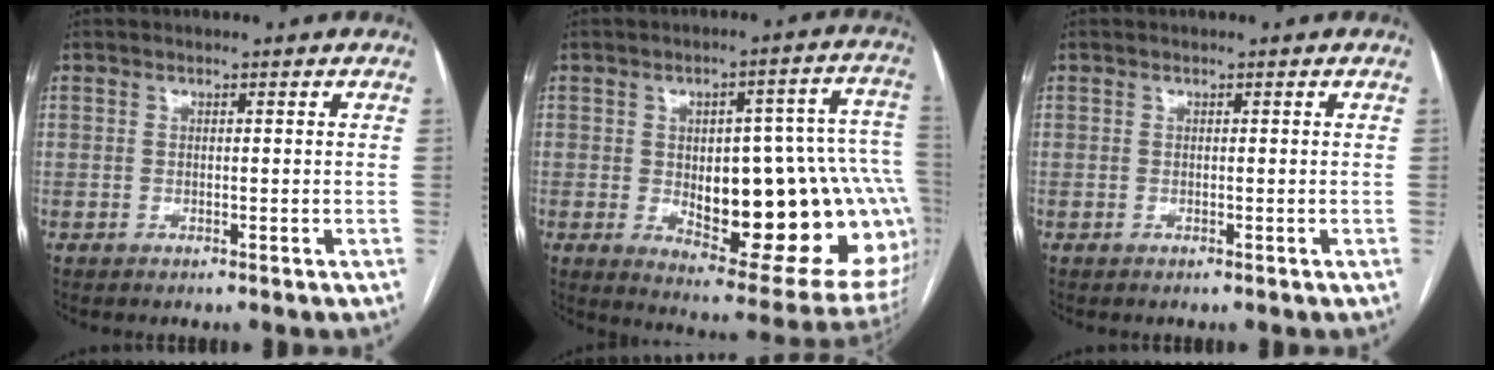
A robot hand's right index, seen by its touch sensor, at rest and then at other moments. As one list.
[{"total": 26.4, "force": [-3.1, 8.0, 24.9], "torque": [-0.243, 0.025, -0.015]}, {"total": 0.0}]